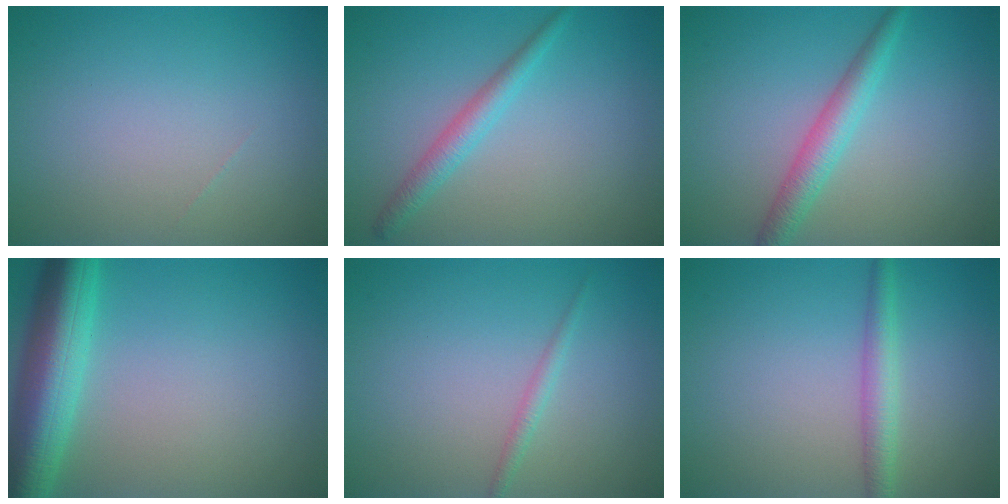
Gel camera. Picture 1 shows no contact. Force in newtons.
{"total": 2.2, "press": 2.2, "slide": 0.1}
{"total": 2.9, "press": 2.9, "slide": 0.0}
{"total": 7.6, "press": 7.6, "slide": 0.3}
{"total": 1.1, "press": 1.1, "slide": 0.0}
{"total": 2.4, "press": 2.4, "slide": 0.0}